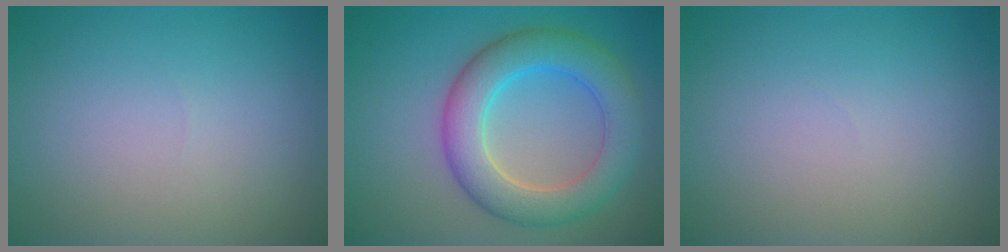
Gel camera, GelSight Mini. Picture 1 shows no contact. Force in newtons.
{"total": 6.6, "press": 6.6, "slide": 0.3}
{"total": 0.0}